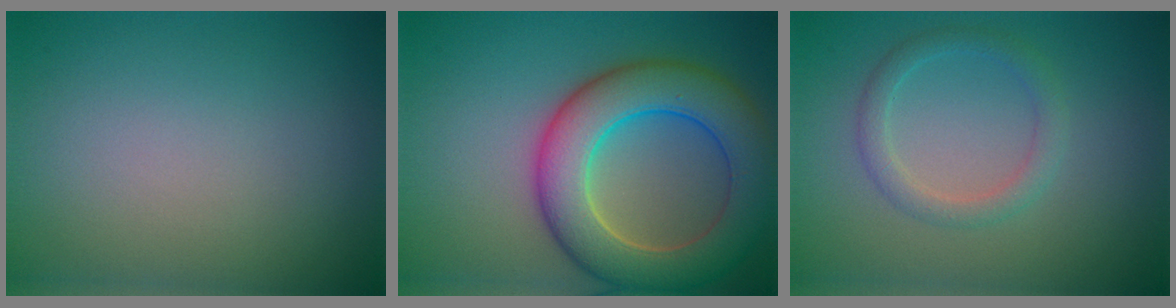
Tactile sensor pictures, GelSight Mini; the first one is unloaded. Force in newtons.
{"total": 9.2, "press": 9.1, "slide": 0.3}
{"total": 2.1, "press": 2.1, "slide": 0.1}